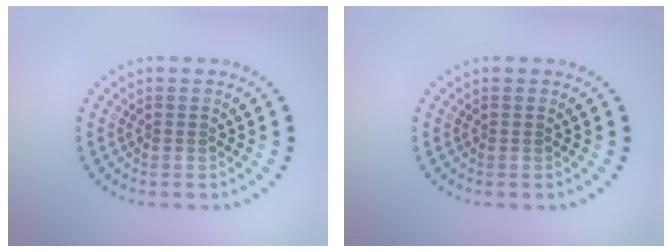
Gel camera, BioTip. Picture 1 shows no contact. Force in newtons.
{"total": 0.0}